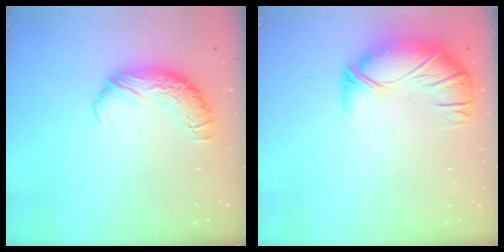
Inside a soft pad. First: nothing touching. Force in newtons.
{"total": 2.6, "press": 1.0, "slide": 2.4}